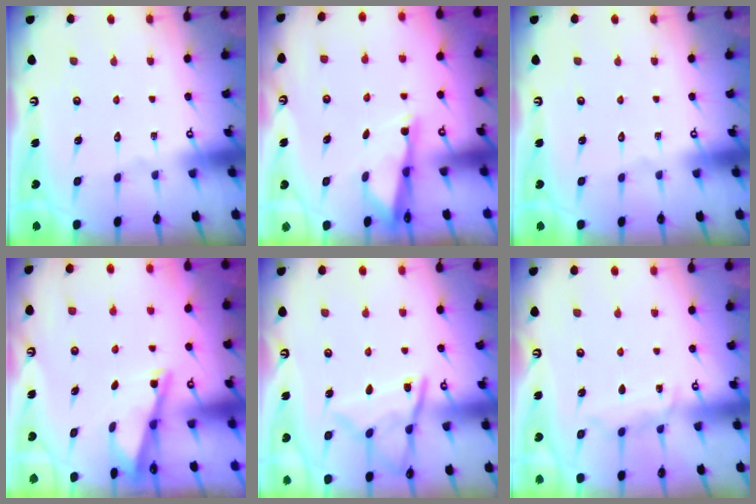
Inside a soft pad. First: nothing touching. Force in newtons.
{"total": 3.0, "press": 2.9, "slide": 0.5}
{"total": 0.0}
{"total": 2.7, "press": 2.7, "slide": 0.3}
{"total": 11.9, "press": 11.8, "slide": 1.1}
{"total": 6.5, "press": 6.4, "slide": 0.8}